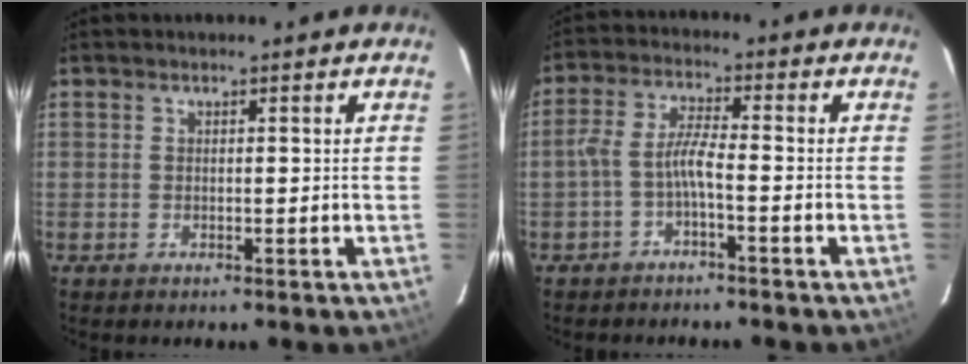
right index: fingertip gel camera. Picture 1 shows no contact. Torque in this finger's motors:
{"motor_torque": [0.68, -0.56, 0.47, 0.11]}